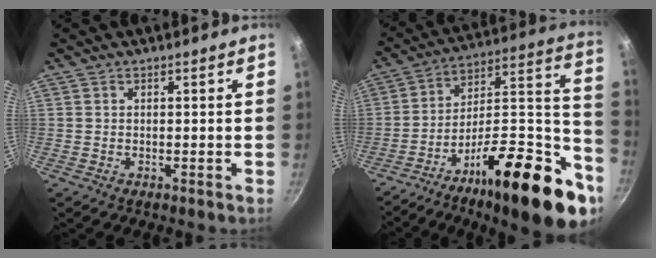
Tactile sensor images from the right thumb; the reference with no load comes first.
{"total": 30.3, "force": [-15.1, 10.2, 24.2], "torque": [-0.282, 0.092, -0.236]}